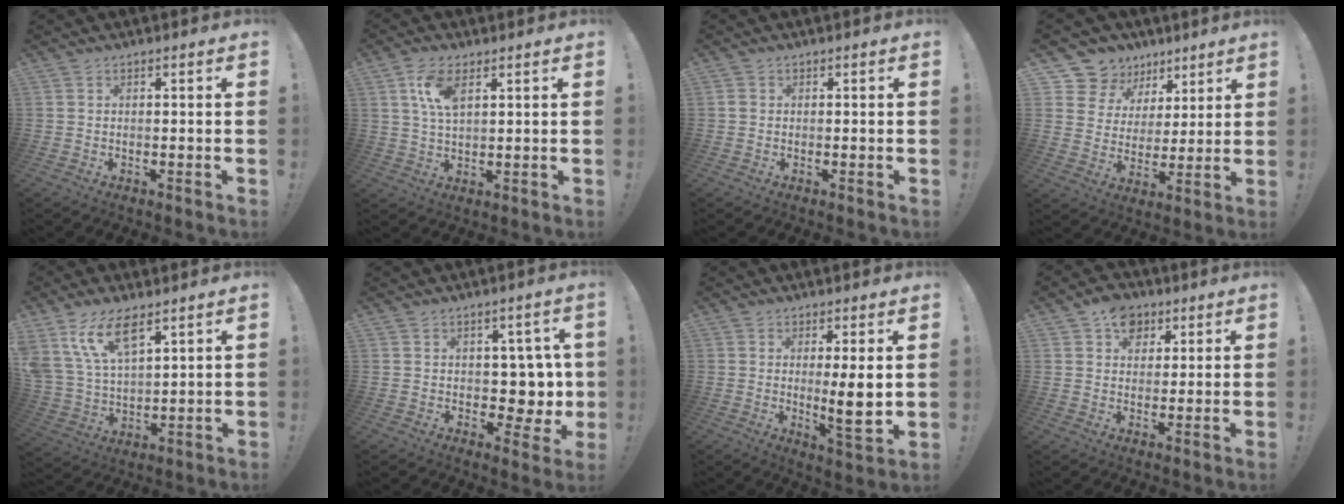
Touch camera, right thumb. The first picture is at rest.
{"total": 7.7, "force": [3.3, 3.6, 5.9], "torque": [-0.113, -0.007, 0.058]}
{"total": 1.1, "force": [0.0, 0.9, 0.5], "torque": [-0.013, 0.006, 0.002]}
{"total": 10.5, "force": [6.7, 7.9, 2.1], "torque": [-0.038, -0.051, 0.132]}
{"total": 14.1, "force": [9.0, 6.2, 9.0], "torque": [-0.192, -0.044, 0.166]}
{"total": 6.7, "force": [2.2, 5.3, 3.3], "torque": [-0.036, -0.023, 0.050]}
{"total": 9.0, "force": [0.8, 1.0, 8.9], "torque": [-0.120, -0.022, 0.012]}
{"total": 8.7, "force": [4.3, 6.7, 3.4], "torque": [-0.042, -0.018, 0.083]}